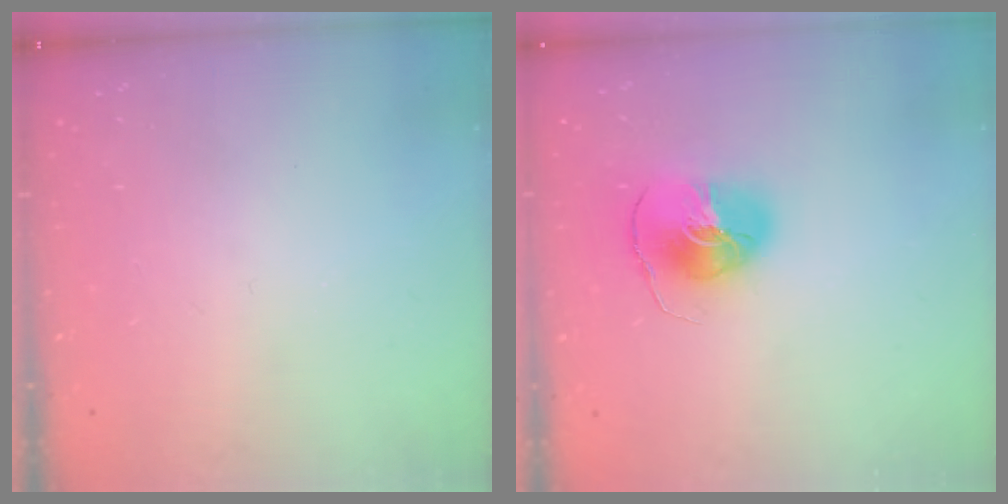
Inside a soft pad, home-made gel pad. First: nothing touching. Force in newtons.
{"total": 8.7, "press": 8.7, "slide": 0.6}